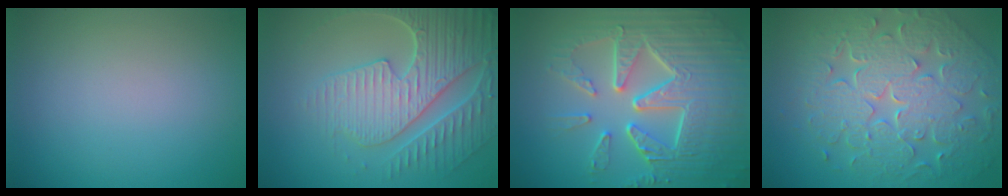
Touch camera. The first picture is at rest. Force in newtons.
{"total": 7.0, "press": 5.7, "slide": 4.2}
{"total": 9.6, "press": 6.5, "slide": 7.1}
{"total": 9.6, "press": 6.9, "slide": 6.6}